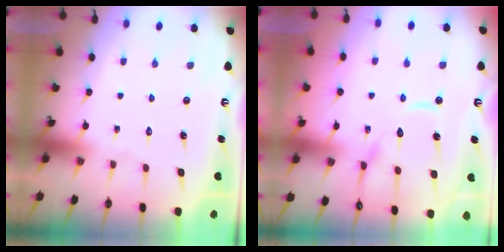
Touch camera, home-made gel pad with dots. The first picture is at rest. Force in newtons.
{"total": 12.7, "press": 12.7, "slide": 1.2}